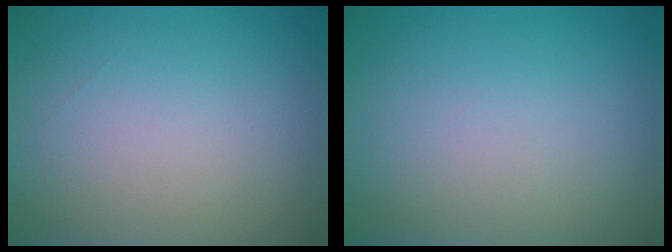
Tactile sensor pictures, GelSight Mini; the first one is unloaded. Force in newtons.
{"total": 0.0}